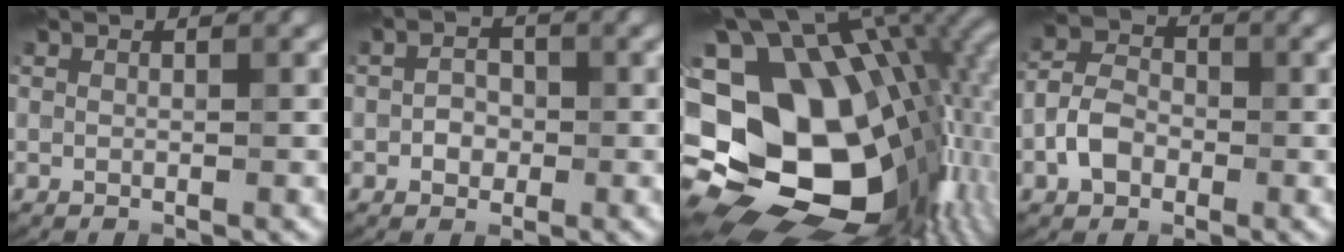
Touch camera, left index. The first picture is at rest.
{"total": 2.0, "force": [-0.5, 1.6, 1.0], "torque": [-0.014, 0.000, -0.016]}
{"total": 20.2, "force": [-1.6, 13.8, 14.7], "torque": [-0.241, -0.008, -0.020]}
{"total": 3.6, "force": [-1.7, 2.6, 1.9], "torque": [-0.038, 0.005, -0.041]}